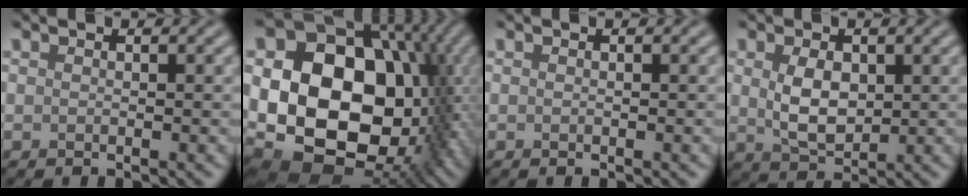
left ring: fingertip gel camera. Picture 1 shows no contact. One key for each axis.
{"total": 20.7, "fx": -0.3, "fy": 15.7, "fz": 13.5, "tx": -0.214, "ty": -0.019, "tz": 0.017}
{"total": 0.0}
{"total": 4.1, "fx": 0.6, "fy": 2.5, "fz": 3.2, "tx": -0.069, "ty": -0.003, "tz": 0.015}